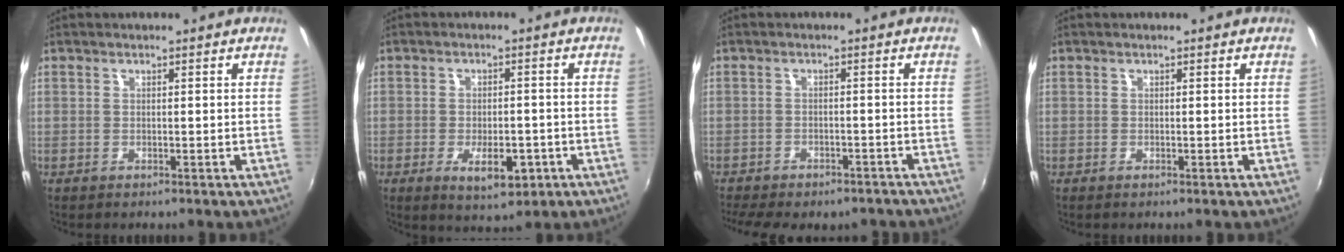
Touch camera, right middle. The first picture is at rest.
{"total": 7.0, "force": [-2.9, 3.4, 5.4], "torque": [-0.103, -0.008, -0.037]}
{"total": 12.2, "force": [-10.0, 4.6, 5.3], "torque": [-0.124, -0.024, -0.134]}
{"total": 0.0}